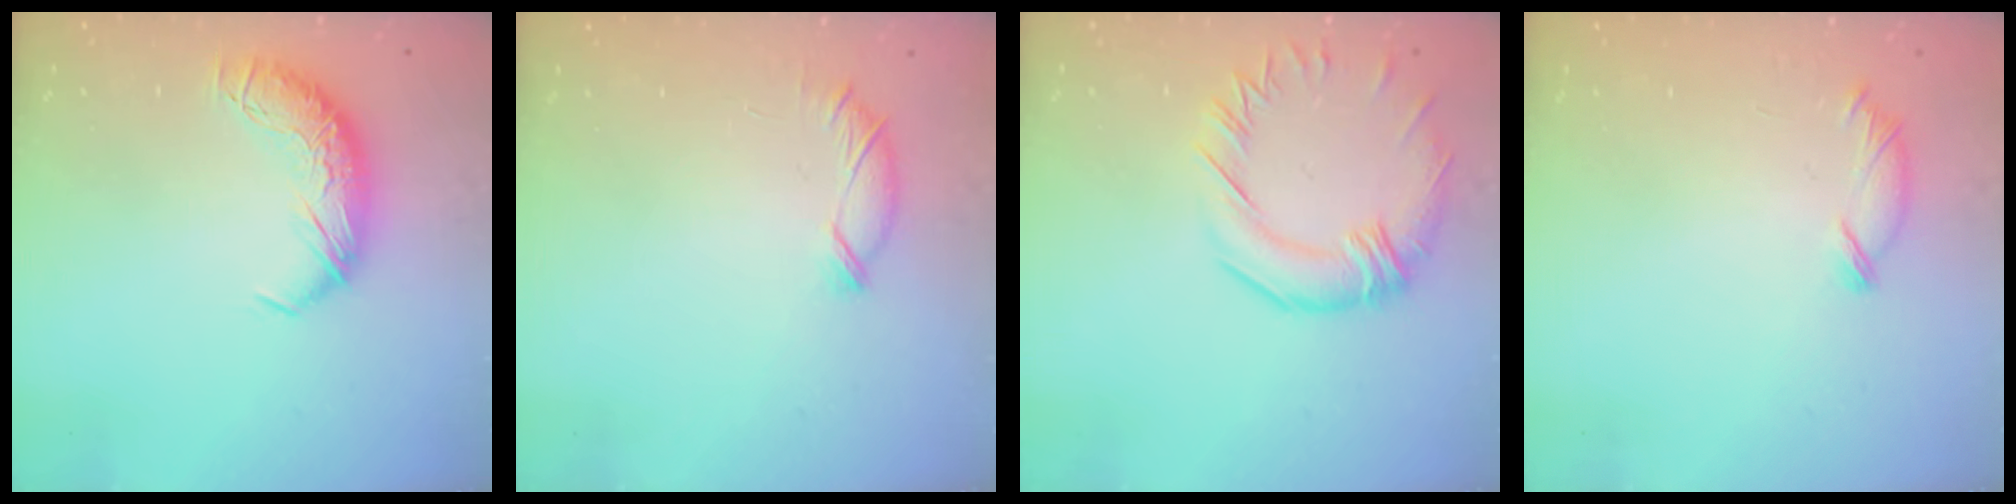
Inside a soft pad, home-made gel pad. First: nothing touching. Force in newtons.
{"total": 5.9, "press": 5.8, "slide": 0.7}
{"total": 2.6, "press": 2.2, "slide": 1.3}
{"total": 5.7, "press": 5.6, "slide": 0.8}